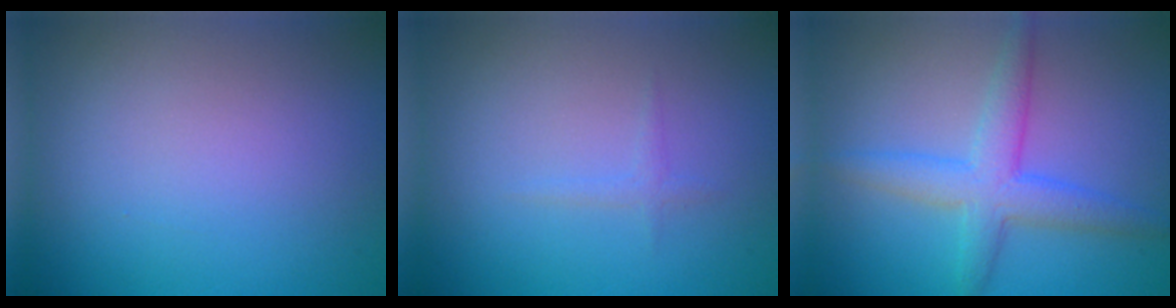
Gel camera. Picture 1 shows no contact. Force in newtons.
{"total": 0.7, "press": 0.7, "slide": 0.0}
{"total": 4.4, "press": 4.4, "slide": 0.2}